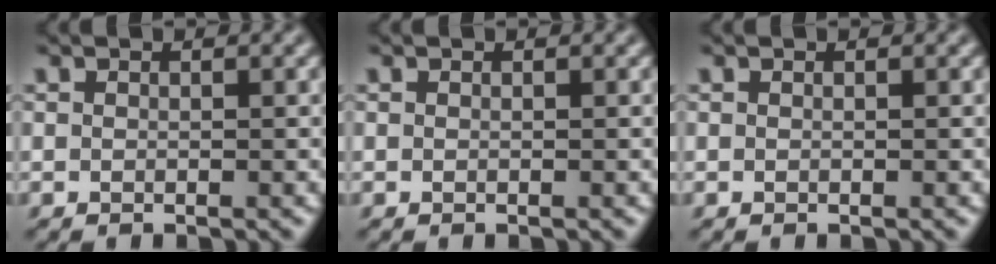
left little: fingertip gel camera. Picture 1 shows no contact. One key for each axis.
{"total": 0.0}
{"total": 0.0}